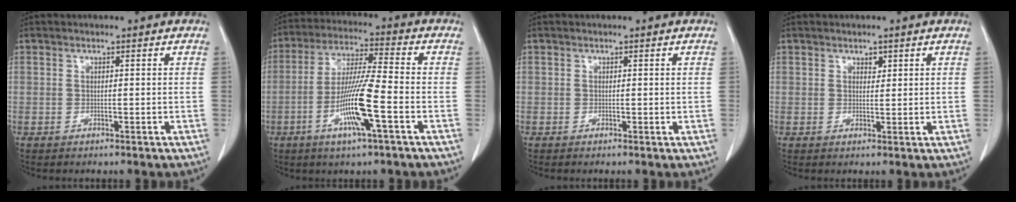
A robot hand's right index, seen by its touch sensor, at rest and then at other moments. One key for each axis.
{"total": 11.4, "fx": -3.9, "fy": 0.1, "fz": 10.7, "tx": -0.210, "ty": -0.008, "tz": -0.077}
{"total": 0.0}
{"total": 1.3, "fx": 0.8, "fy": 0.7, "fz": 0.6, "tx": -0.002, "ty": -0.005, "tz": 0.010}